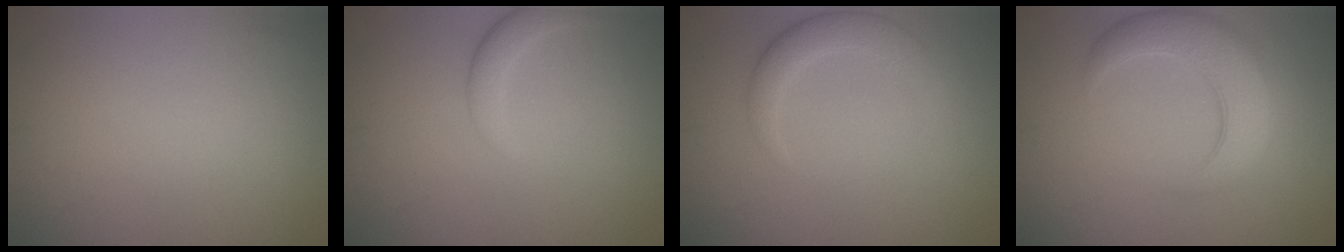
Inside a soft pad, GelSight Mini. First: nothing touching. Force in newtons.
{"total": 2.0, "press": 2.0, "slide": 0.2}
{"total": 2.7, "press": 2.7, "slide": 0.2}
{"total": 5.3, "press": 5.3, "slide": 0.5}